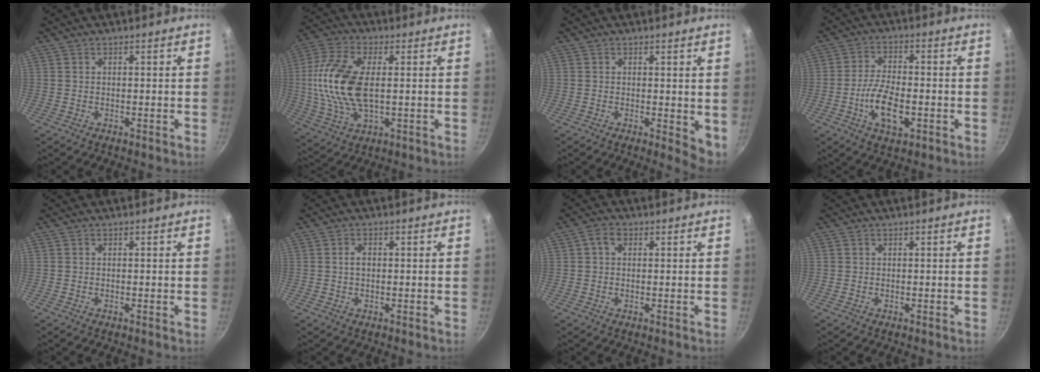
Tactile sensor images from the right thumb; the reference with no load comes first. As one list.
[{"total": 15.8, "force": [1.1, 7.9, 13.6], "torque": [-0.279, 0.002, 0.016]}, {"total": 4.5, "force": [0.1, 2.2, 3.9], "torque": [-0.042, -0.006, 0.003]}, {"total": 9.1, "force": [-2.6, 4.2, 7.7], "torque": [-0.145, 0.013, -0.052]}, {"total": 0.0}, {"total": 2.0, "force": [0.3, 1.2, 1.6], "torque": [-0.024, 0.002, 0.005]}, {"total": 2.8, "force": [0.9, 1.9, 1.9], "torque": [-0.034, 0.004, 0.012]}, {"total": 0.0}]